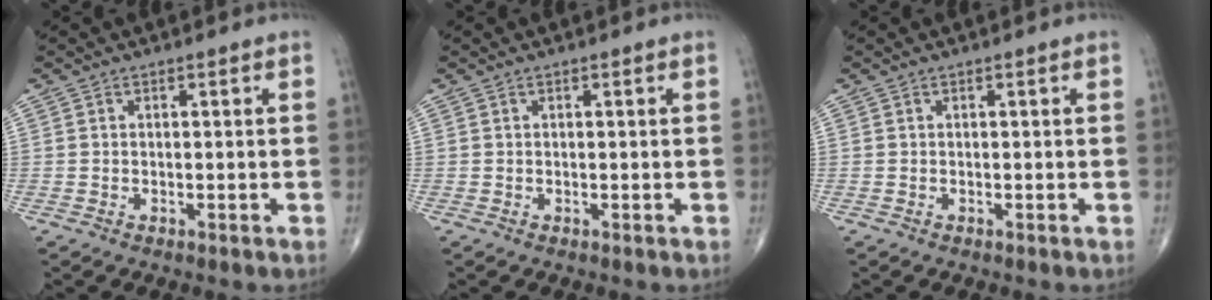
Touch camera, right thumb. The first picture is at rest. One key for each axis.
{"total": 0.0}
{"total": 0.0}